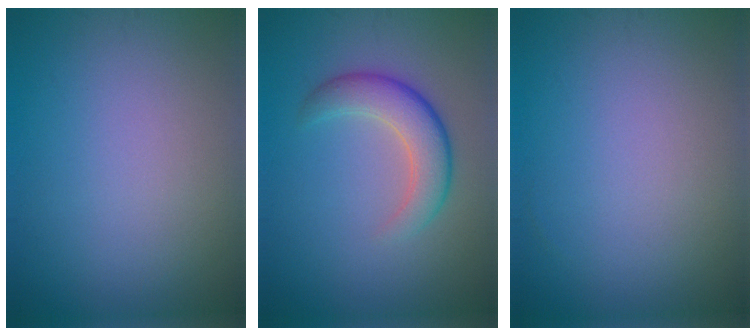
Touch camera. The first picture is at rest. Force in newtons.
{"total": 4.1, "press": 4.1, "slide": 0.1}
{"total": 0.0}